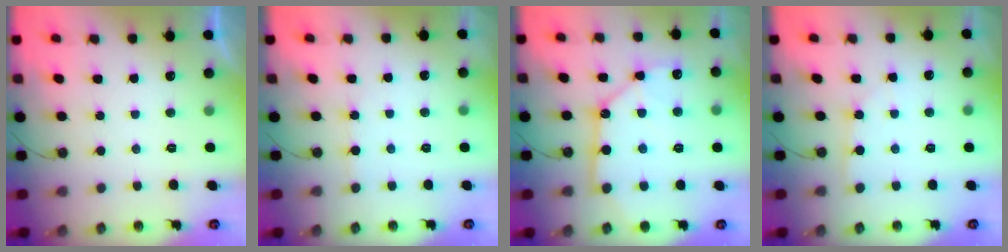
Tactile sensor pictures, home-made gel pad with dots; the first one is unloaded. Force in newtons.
{"total": 2.4, "press": 2.4, "slide": 0.3}
{"total": 13.9, "press": 13.8, "slide": 1.4}
{"total": 1.9, "press": 1.9, "slide": 0.2}